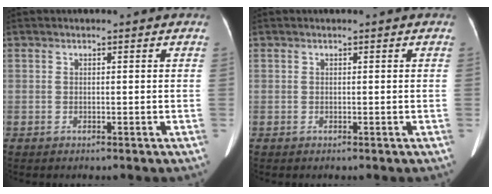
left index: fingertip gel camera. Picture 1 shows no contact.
{"total": 0.0}